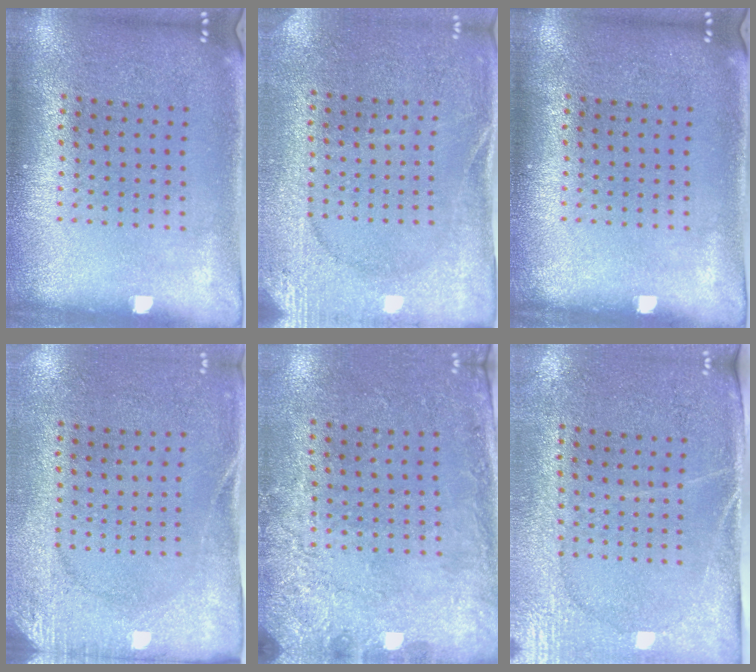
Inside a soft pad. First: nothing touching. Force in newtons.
{"total": 2.7, "press": 2.6, "slide": 0.4}
{"total": 0.0}
{"total": 2.6, "press": 2.0, "slide": 1.6}
{"total": 2.7, "press": 2.0, "slide": 1.8}
{"total": 2.9, "press": 2.5, "slide": 1.4}